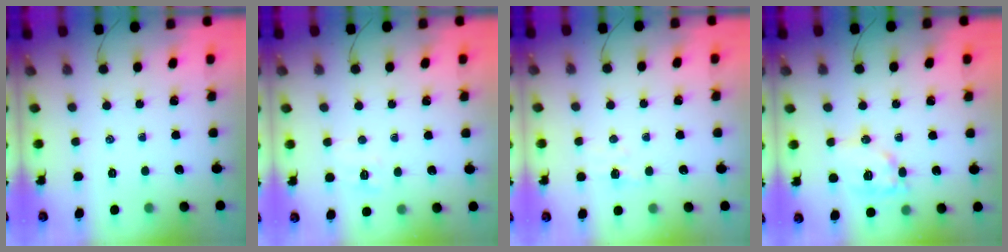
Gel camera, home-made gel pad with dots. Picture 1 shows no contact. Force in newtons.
{"total": 5.9, "press": 5.7, "slide": 1.5}
{"total": 3.0, "press": 2.9, "slide": 0.7}
{"total": 11.8, "press": 11.8, "slide": 0.7}